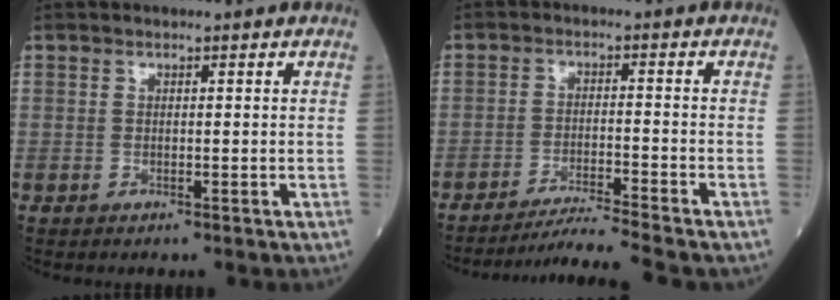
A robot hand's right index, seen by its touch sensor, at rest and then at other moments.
{"total": 7.7, "force": [-7.0, -2.2, 2.4], "torque": [-0.033, -0.023, -0.119]}